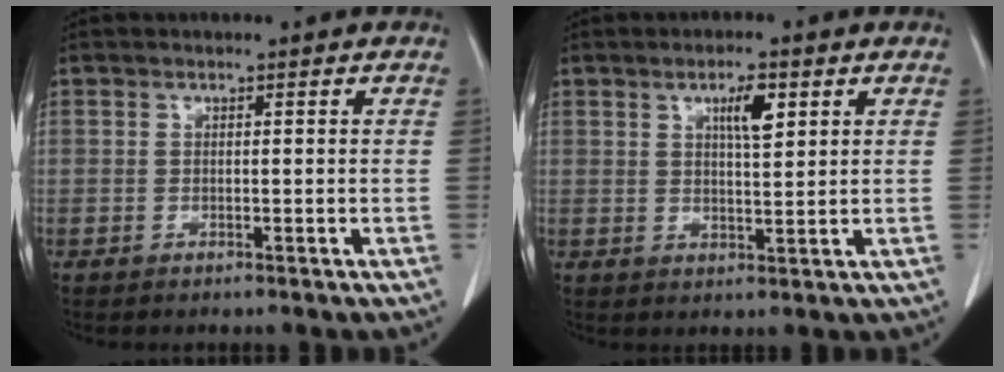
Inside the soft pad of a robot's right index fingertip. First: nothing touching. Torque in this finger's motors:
{"motor_torque": [0.11, 0.03, 0.10, 0.05]}